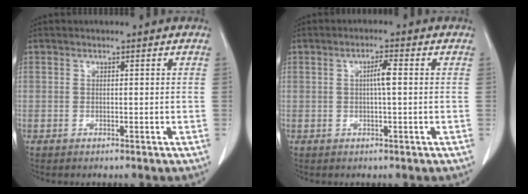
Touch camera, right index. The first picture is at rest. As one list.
[{"total": 2.6, "force": [0.2, 0.1, 2.6], "torque": [-0.046, 0.003, 0.003]}]